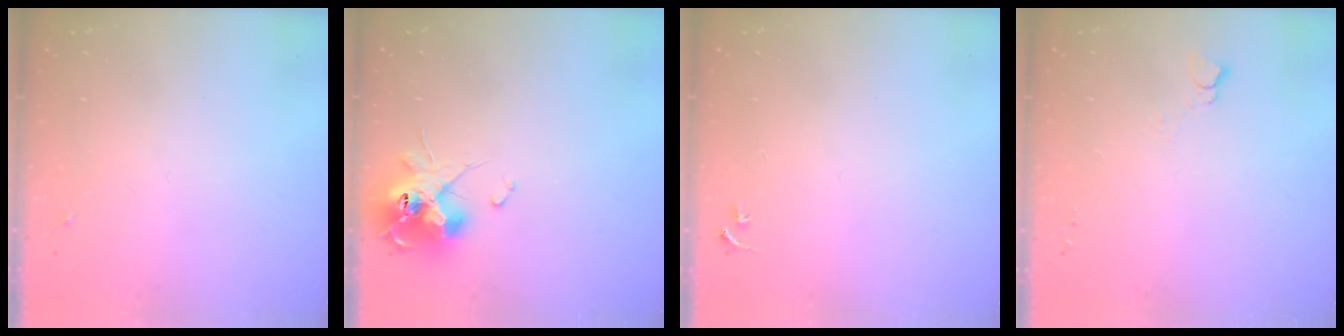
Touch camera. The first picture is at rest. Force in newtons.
{"total": 13.8, "press": 13.8, "slide": 1.5}
{"total": 2.7, "press": 2.7, "slide": 0.3}
{"total": 2.8, "press": 2.7, "slide": 0.3}